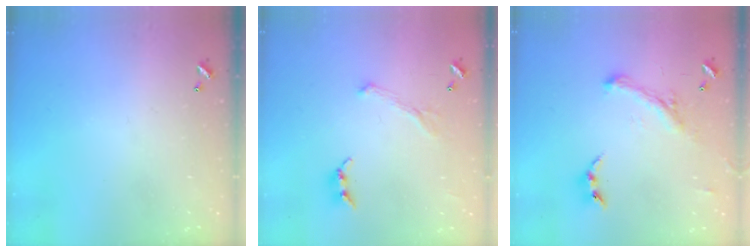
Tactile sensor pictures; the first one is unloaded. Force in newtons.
{"total": 2.7, "press": 2.6, "slide": 0.7}
{"total": 1.5, "press": 1.4, "slide": 0.3}